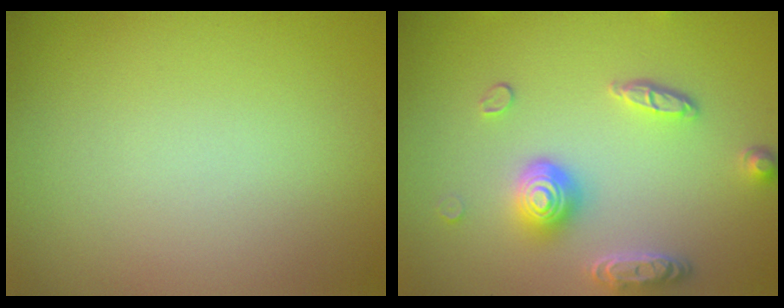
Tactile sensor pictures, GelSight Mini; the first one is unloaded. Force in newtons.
{"total": 4.4, "press": 3.5, "slide": 2.7}